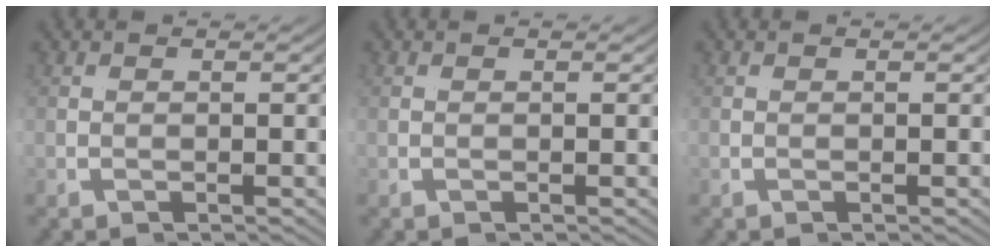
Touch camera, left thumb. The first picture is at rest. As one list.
[{"total": 0.0}, {"total": 0.0}]